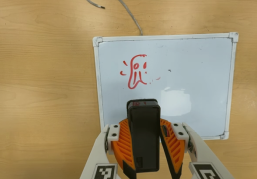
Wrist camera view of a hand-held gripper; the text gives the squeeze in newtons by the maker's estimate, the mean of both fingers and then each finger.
{"total": 10.2, "left": 9.8, "right": 10.5}